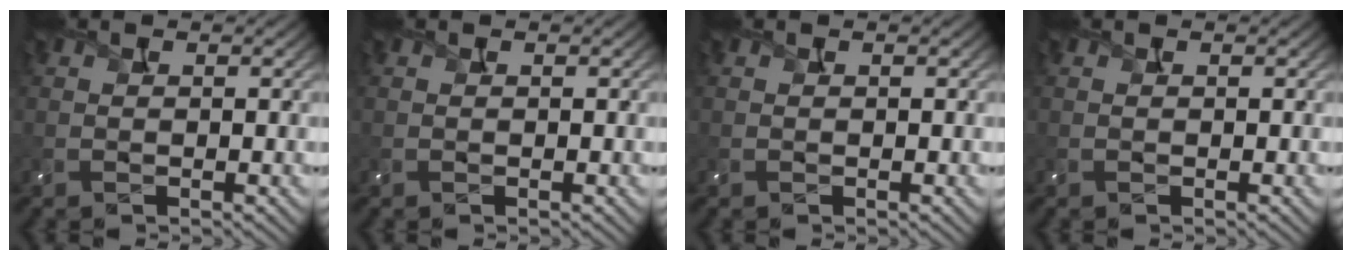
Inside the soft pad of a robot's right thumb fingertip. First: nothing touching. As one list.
[{"total": 0.0}, {"total": 0.0}, {"total": 0.0}]